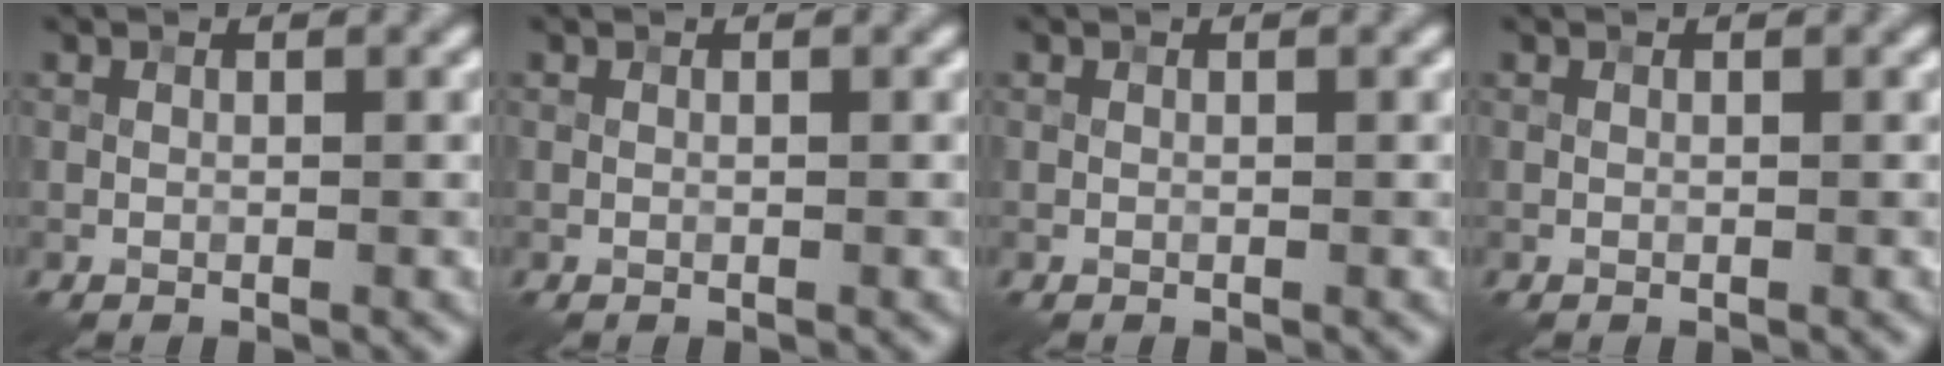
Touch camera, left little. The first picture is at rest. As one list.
[{"total": 0.0}, {"total": 0.0}, {"total": 0.0}]